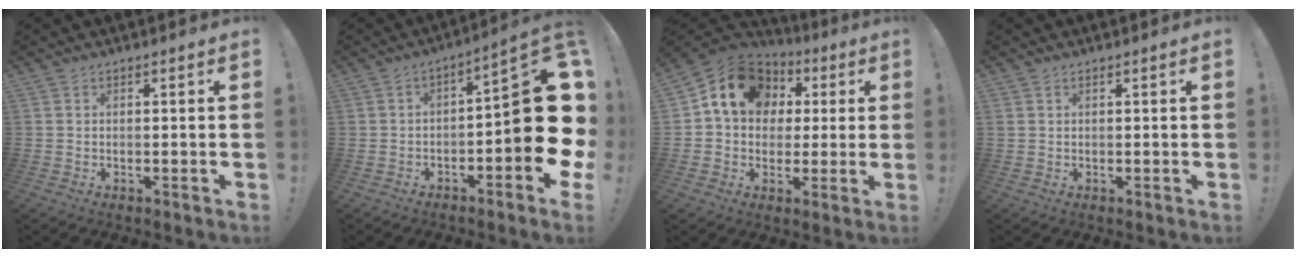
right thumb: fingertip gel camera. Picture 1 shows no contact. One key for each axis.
{"total": 16.8, "fx": -2.3, "fy": 4.6, "fz": 16.0, "tx": -0.197, "ty": 0.008, "tz": -0.036}
{"total": 15.4, "fx": 5.1, "fy": 12.2, "fz": 8.0, "tx": -0.114, "ty": -0.014, "tz": 0.100}
{"total": 0.8, "fx": 0.5, "fy": 0.6, "fz": 0.3, "tx": -0.006, "ty": 0.002, "tz": 0.010}